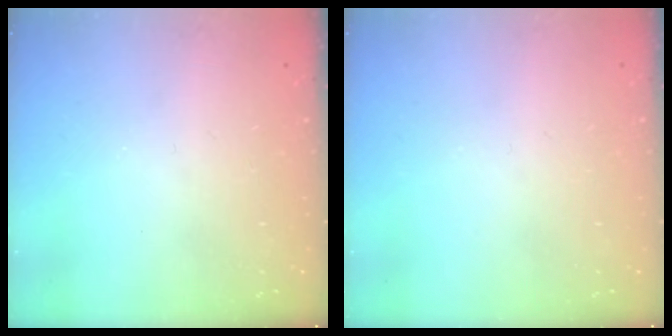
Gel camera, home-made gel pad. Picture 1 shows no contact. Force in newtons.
{"total": 0.0}